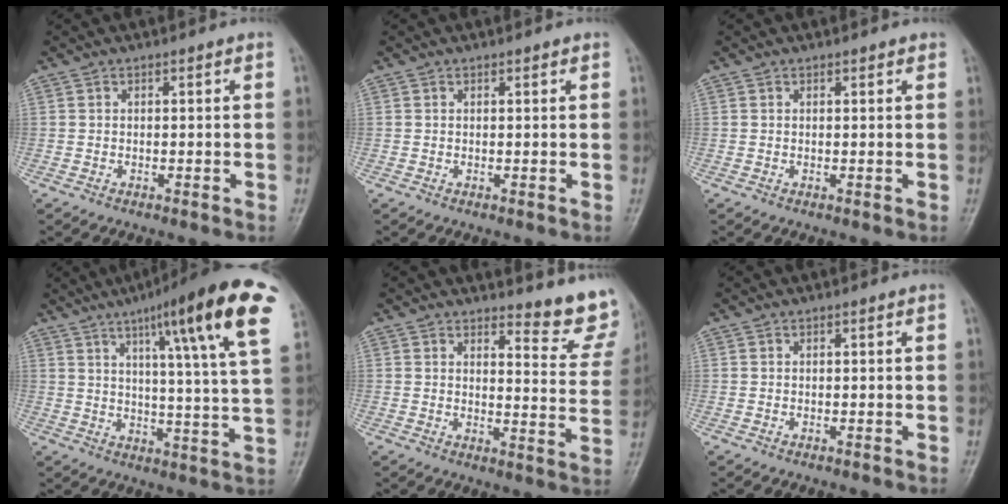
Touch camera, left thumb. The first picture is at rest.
{"total": 0.6, "force": [0.5, 0.2, 0.2], "torque": [-0.005, -0.002, 0.005]}
{"total": 0.9, "force": [0.7, 0.4, 0.4], "torque": [-0.004, -0.002, 0.006]}
{"total": 21.1, "force": [10.4, 2.5, 18.1], "torque": [-0.246, -0.025, 0.141]}
{"total": 10.3, "force": [9.7, 2.0, 2.7], "torque": [-0.004, -0.110, 0.096]}
{"total": 0.0}